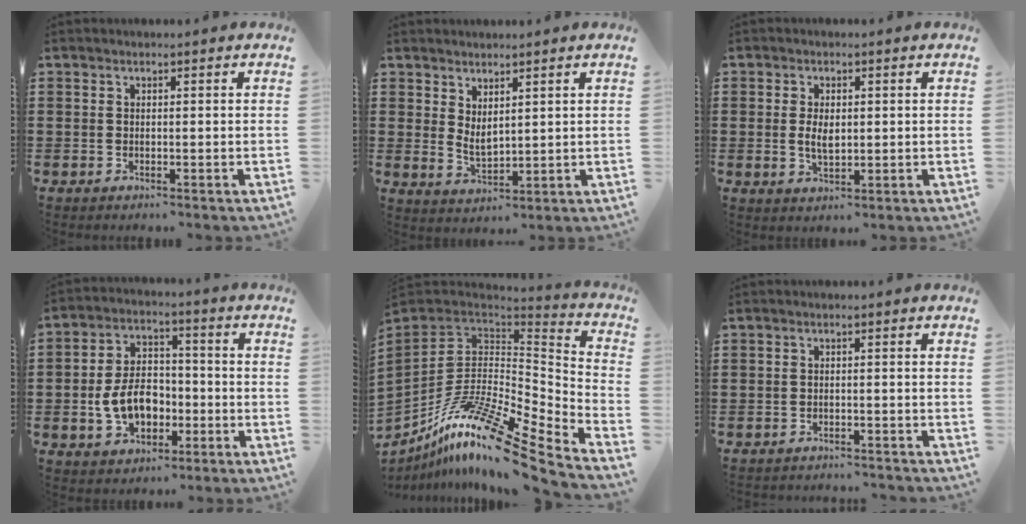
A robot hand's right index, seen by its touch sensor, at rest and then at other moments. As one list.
[{"total": 2.6, "force": [1.7, 1.2, 1.6], "torque": [-0.034, -0.001, 0.034]}, {"total": 3.5, "force": [0.2, 1.9, 3.0], "torque": [-0.060, 0.006, 0.003]}, {"total": 8.3, "force": [-2.2, 5.7, 5.7], "torque": [-0.107, 0.005, -0.044]}, {"total": 15.8, "force": [-10.3, 4.1, 11.3], "torque": [-0.228, 0.019, -0.195]}, {"total": 1.5, "force": [-1.5, 0.1, 0.0], "torque": [-0.006, 0.002, -0.033]}]